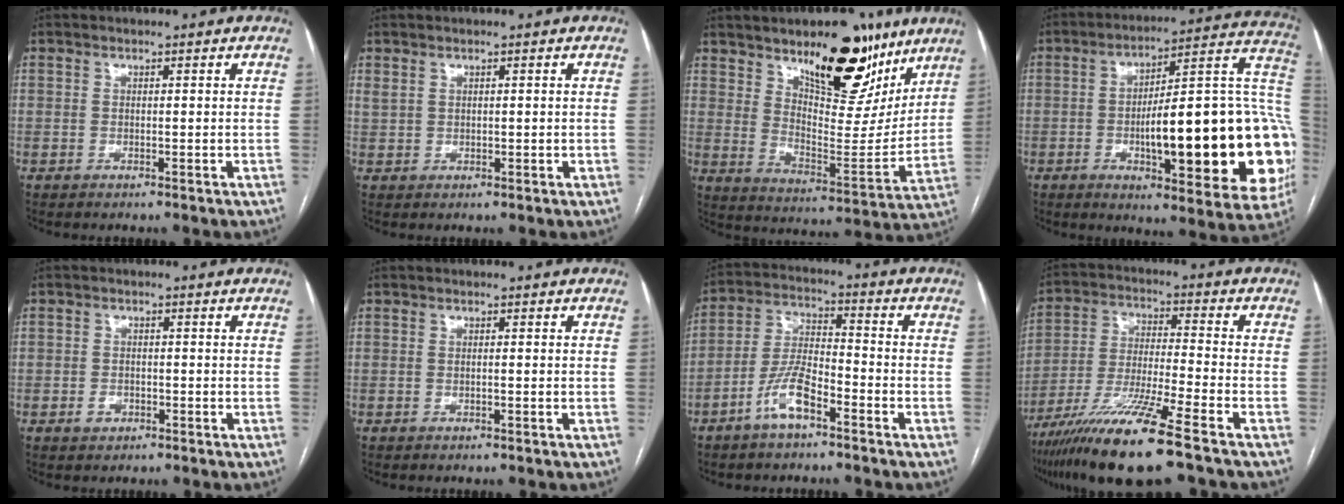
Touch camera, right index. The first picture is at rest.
{"total": 1.4, "force": [0.9, 0.9, 0.7], "torque": [-0.019, 0.011, 0.028]}
{"total": 18.8, "force": [12.6, 7.0, 12.1], "torque": [-0.162, -0.019, 0.201]}
{"total": 29.8, "force": [-4.5, 6.4, 28.7], "torque": [-0.309, 0.024, -0.057]}
{"total": 2.0, "force": [-0.9, 1.6, 0.6], "torque": [-0.007, 0.005, -0.011]}
{"total": 0.0}
{"total": 7.7, "force": [-4.6, 2.2, 5.8], "torque": [-0.126, 0.007, -0.089]}
{"total": 14.7, "force": [-10.0, -0.4, 10.9], "torque": [-0.222, -0.043, -0.183]}